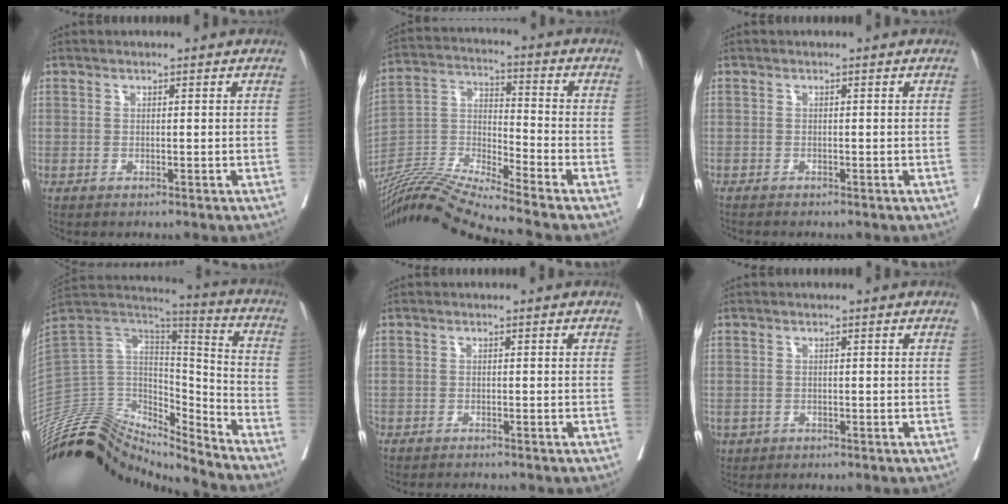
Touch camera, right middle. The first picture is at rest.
{"total": 13.6, "force": [-12.6, -2.4, 4.4], "torque": [-0.082, 0.005, -0.243]}
{"total": 0.7, "force": [-0.7, 0.0, 0.1], "torque": [-0.005, -0.002, -0.013]}
{"total": 22.8, "force": [-20.8, 6.2, 7.1], "torque": [-0.160, 0.062, -0.352]}
{"total": 3.3, "force": [-3.1, 0.2, 1.2], "torque": [-0.014, -0.007, -0.045]}
{"total": 1.7, "force": [-0.9, 1.4, 0.3], "torque": [-0.006, 0.001, -0.012]}